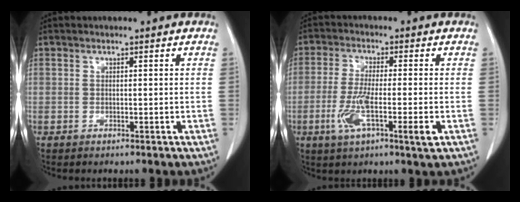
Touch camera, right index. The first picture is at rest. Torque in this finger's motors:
{"motor_torque": [1.00, -0.69, 0.58, 0.17]}